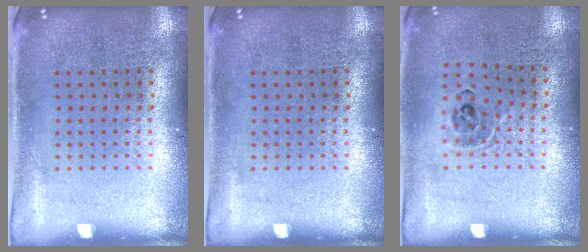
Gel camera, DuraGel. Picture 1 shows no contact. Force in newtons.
{"total": 0.0}
{"total": 0.9, "press": 0.9, "slide": 0.1}